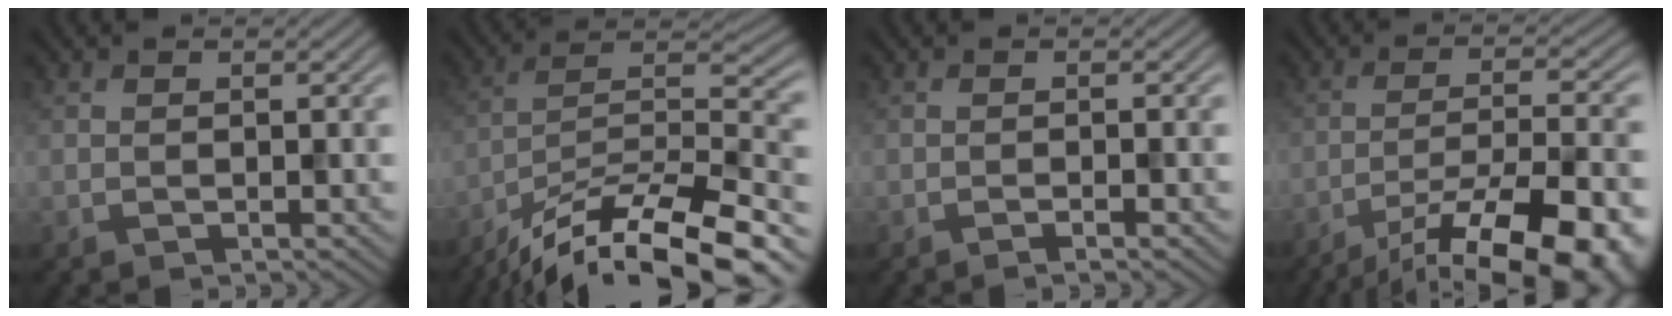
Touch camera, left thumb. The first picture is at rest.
{"total": 17.6, "force": [-13.6, 4.6, 10.1], "torque": [-0.180, -0.021, -0.226]}
{"total": 1.4, "force": [-0.8, 0.1, 1.2], "torque": [-0.015, 0.003, -0.017]}
{"total": 18.0, "force": [-13.0, 5.1, 11.5], "torque": [-0.142, -0.019, -0.180]}